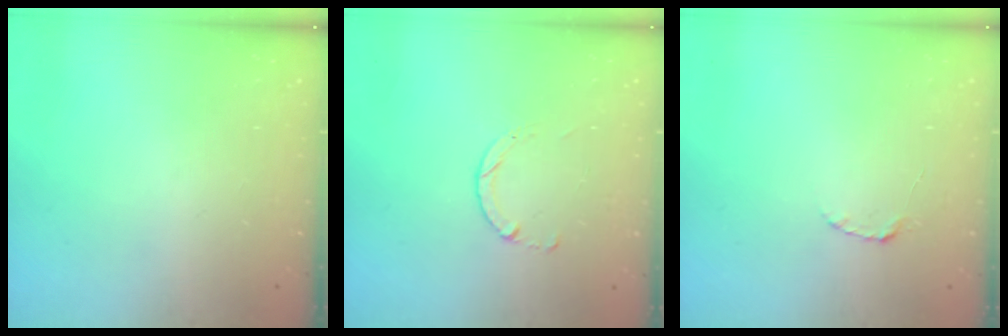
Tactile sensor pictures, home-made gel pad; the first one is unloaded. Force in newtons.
{"total": 1.8, "press": 1.8, "slide": 0.2}
{"total": 2.2, "press": 2.2, "slide": 0.3}